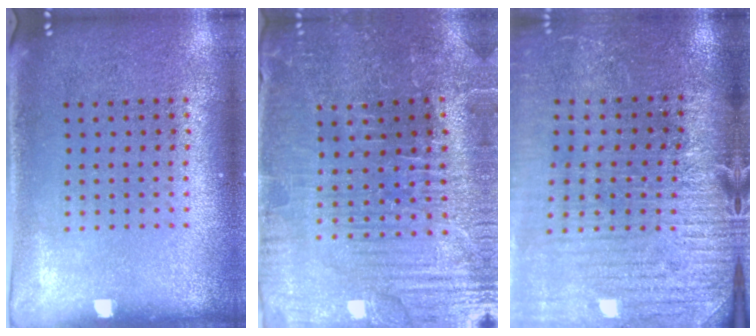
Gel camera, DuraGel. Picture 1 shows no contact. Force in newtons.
{"total": 3.7, "press": 3.7, "slide": 0.4}
{"total": 3.9, "press": 3.4, "slide": 1.9}